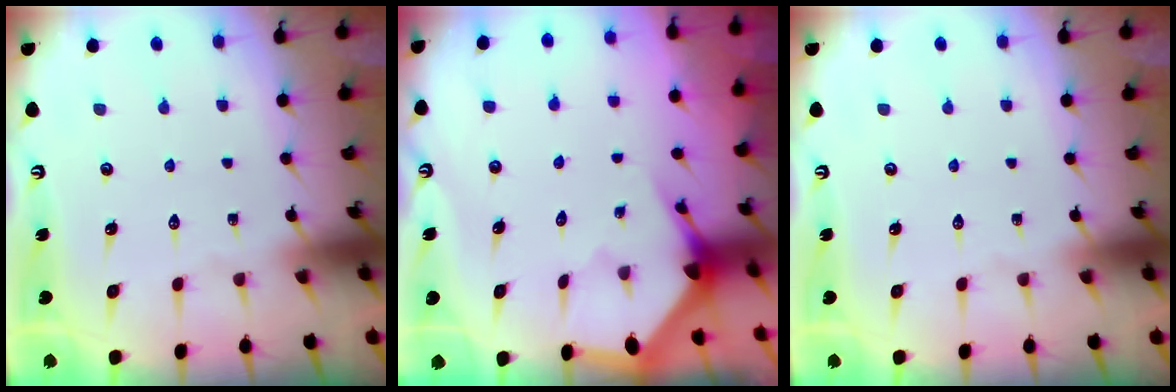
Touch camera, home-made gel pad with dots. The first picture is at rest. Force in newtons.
{"total": 3.1, "press": 3.1, "slide": 0.2}
{"total": 0.0}